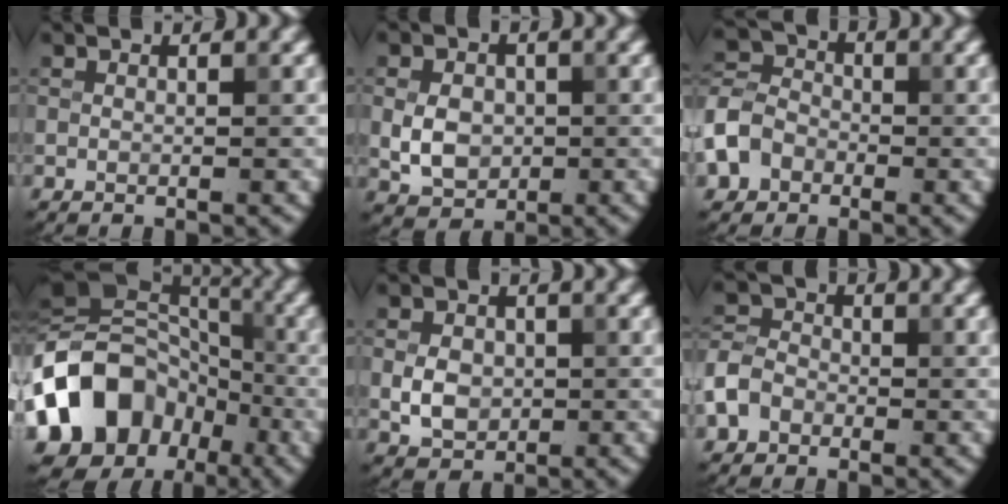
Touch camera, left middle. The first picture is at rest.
{"total": 3.6, "force": [-0.3, 2.8, 2.2], "torque": [-0.042, -0.001, -0.007]}
{"total": 5.7, "force": [-2.6, 4.4, 2.5], "torque": [-0.051, -0.008, -0.061]}
{"total": 14.8, "force": [-5.6, 11.5, 7.5], "torque": [-0.162, -0.003, -0.110]}
{"total": 3.1, "force": [-0.3, 2.5, 1.9], "torque": [-0.037, -0.001, -0.009]}
{"total": 4.1, "force": [-1.9, 3.1, 1.9], "torque": [-0.043, 0.001, -0.046]}